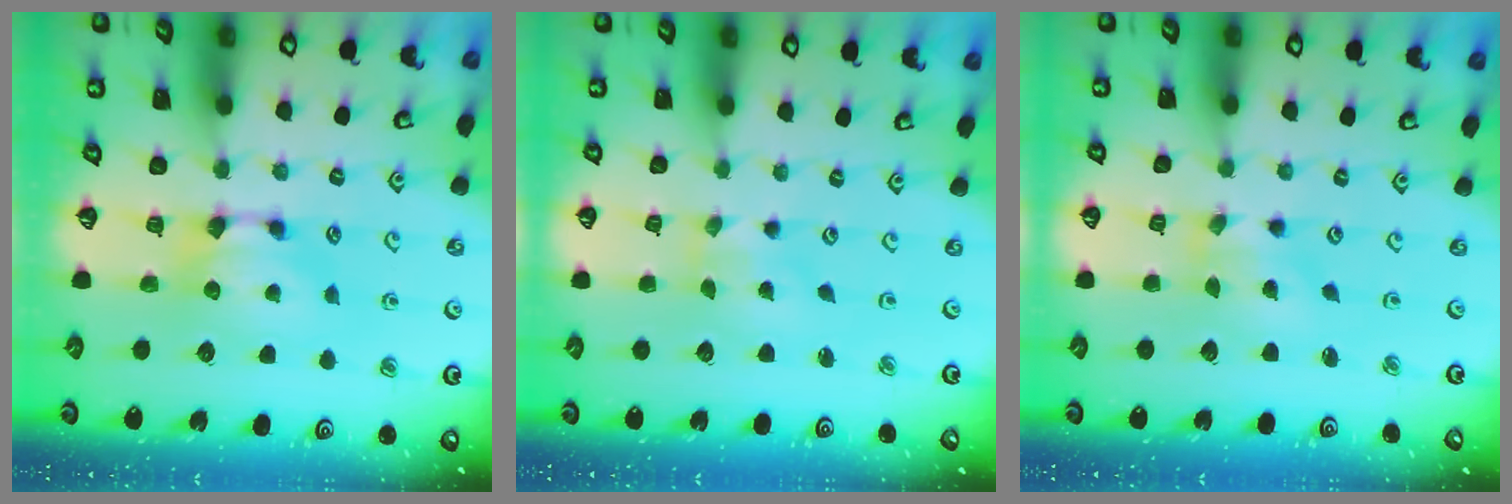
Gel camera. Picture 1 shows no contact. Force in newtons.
{"total": 3.2, "press": 3.1, "slide": 0.7}
{"total": 1.6, "press": 0.9, "slide": 1.4}